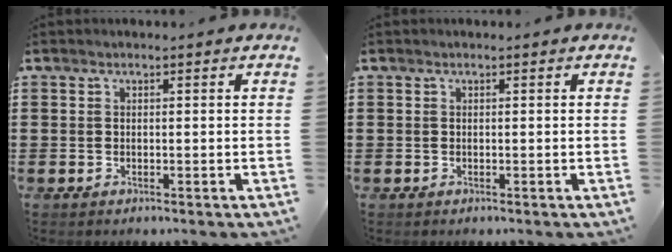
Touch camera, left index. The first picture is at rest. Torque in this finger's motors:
{"motor_torque": [0.00, 0.00, -0.01, 0.01]}